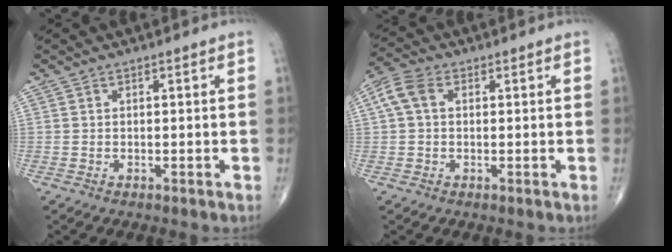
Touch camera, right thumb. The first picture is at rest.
{"total": 5.2, "force": [1.0, 3.5, 3.7], "torque": [-0.084, 0.018, 0.016]}